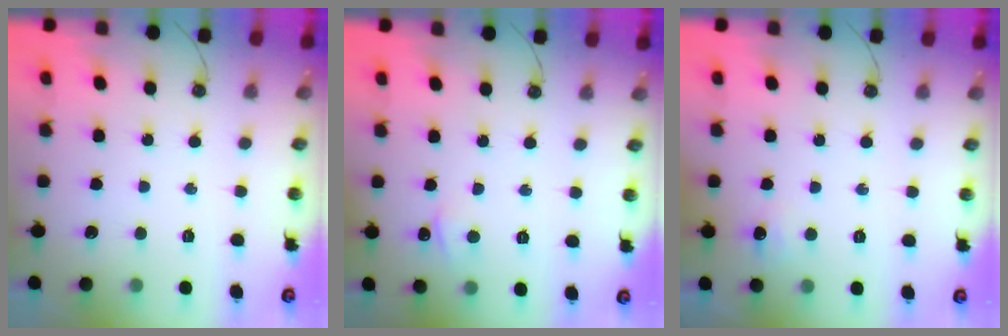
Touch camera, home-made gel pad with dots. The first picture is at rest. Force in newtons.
{"total": 2.4, "press": 2.4, "slide": 0.4}
{"total": 5.4, "press": 5.3, "slide": 1.1}